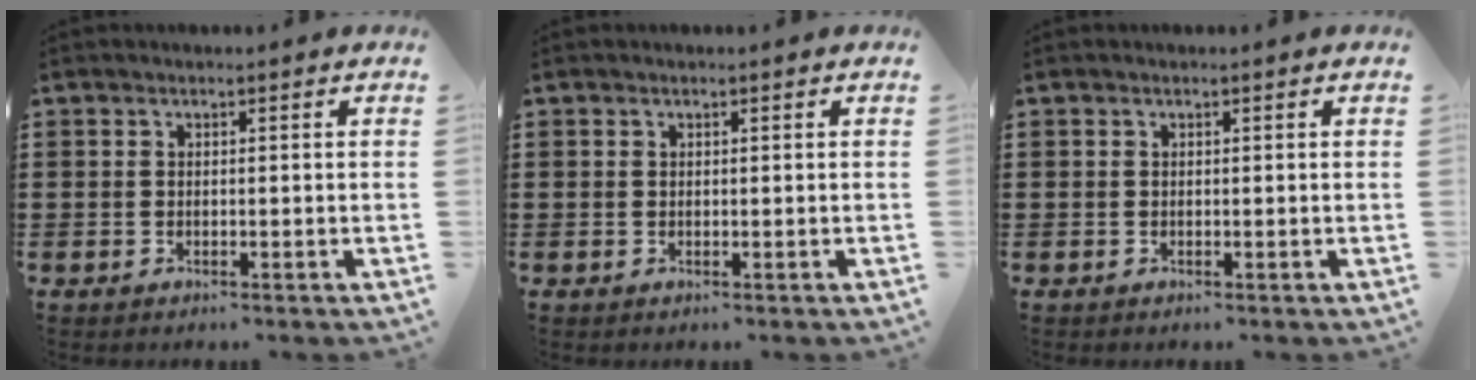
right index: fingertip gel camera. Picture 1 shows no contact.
{"total": 0.0}
{"total": 0.0}